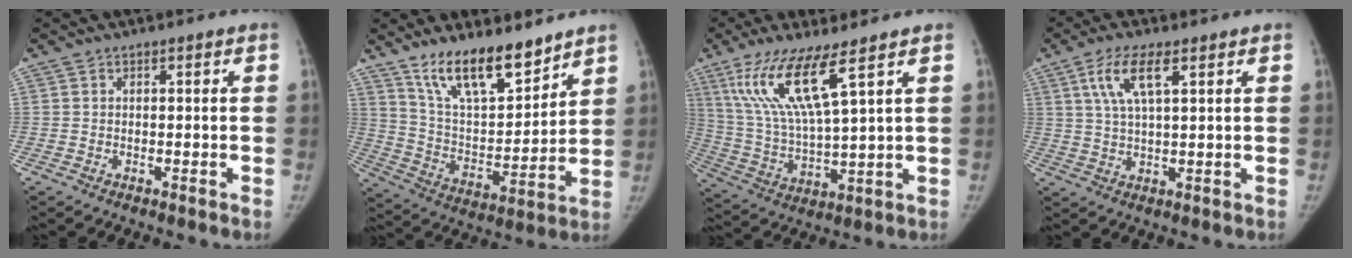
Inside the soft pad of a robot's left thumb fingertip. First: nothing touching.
{"total": 15.8, "force": [12.0, 5.5, 8.8], "torque": [-0.107, -0.081, 0.219]}
{"total": 14.2, "force": [7.7, 2.2, 11.7], "torque": [-0.253, -0.039, 0.161]}
{"total": 7.5, "force": [3.4, 2.3, 6.3], "torque": [-0.130, -0.005, 0.068]}